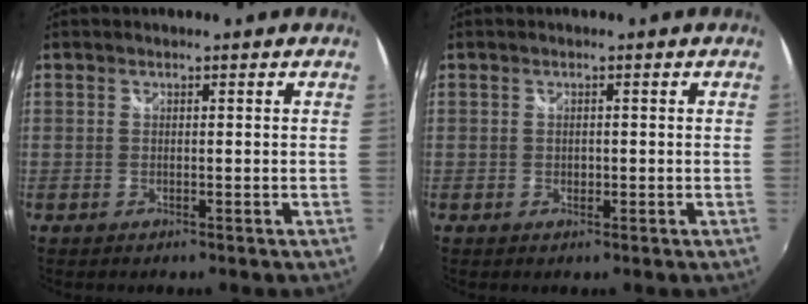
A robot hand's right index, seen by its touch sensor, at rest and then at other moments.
{"total": 0.9, "force": [-0.1, 0.8, 0.5], "torque": [-0.006, 0.000, -0.001]}